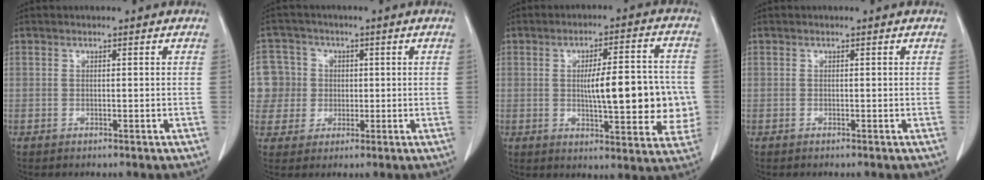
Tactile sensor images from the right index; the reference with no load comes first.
{"total": 8.5, "force": [1.0, 8.4, 0.6], "torque": [-0.022, 0.037, 0.032]}
{"total": 14.1, "force": [-0.4, 3.8, 13.5], "torque": [-0.181, 0.018, 0.004]}
{"total": 0.0}